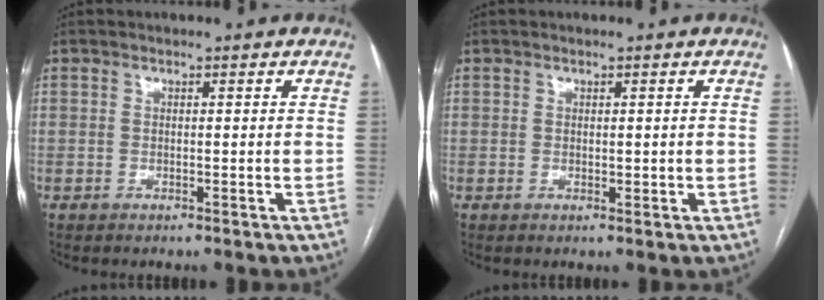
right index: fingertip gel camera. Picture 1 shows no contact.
{"total": 1.3, "force": [0.1, 0.7, 1.1], "torque": [-0.016, -0.003, 0.005]}